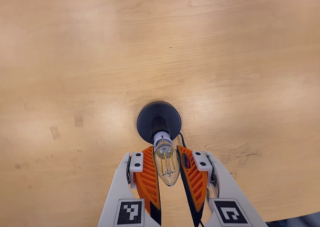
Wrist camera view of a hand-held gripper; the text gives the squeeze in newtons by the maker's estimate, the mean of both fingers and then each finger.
{"total": 12.8, "left": 11.8, "right": 13.8}